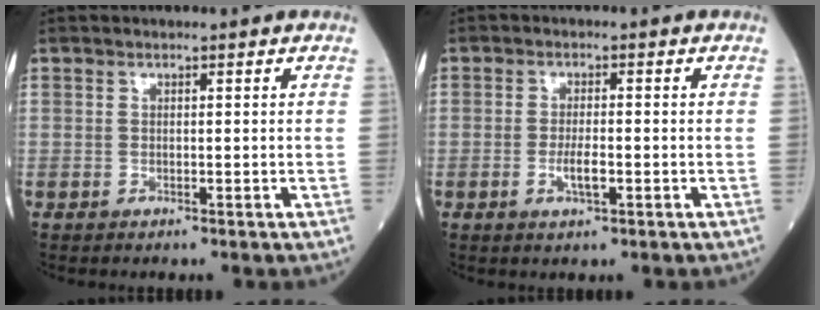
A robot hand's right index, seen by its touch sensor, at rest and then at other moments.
{"total": 3.1, "force": [-0.9, 0.7, 2.8], "torque": [-0.052, 0.000, -0.015]}